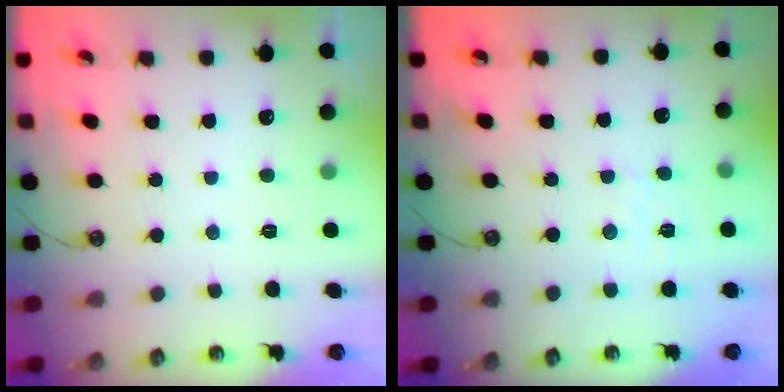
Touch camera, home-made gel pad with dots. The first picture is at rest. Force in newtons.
{"total": 2.8, "press": 2.7, "slide": 0.5}